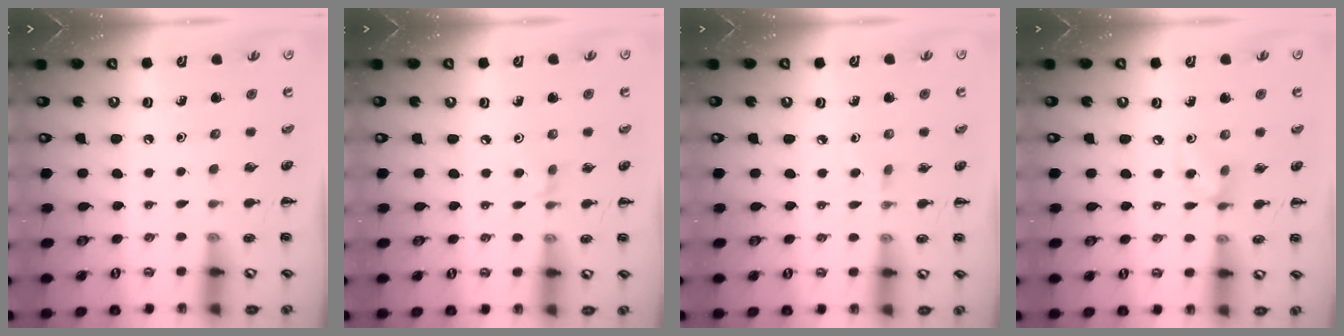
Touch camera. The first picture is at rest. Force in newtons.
{"total": 3.5, "press": 3.3, "slide": 1.2}
{"total": 2.0, "press": 1.8, "slide": 0.9}
{"total": 5.6, "press": 5.6, "slide": 0.3}